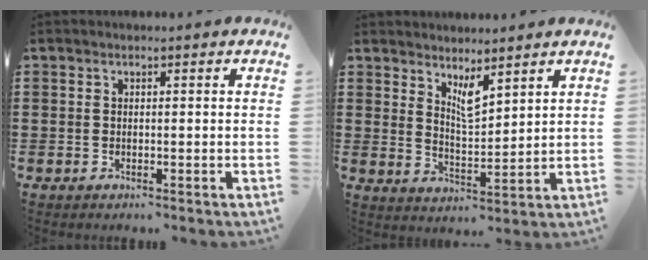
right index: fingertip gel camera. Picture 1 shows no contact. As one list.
[{"total": 4.2, "force": [3.5, 0.9, 2.1], "torque": [-0.043, -0.012, 0.061]}]